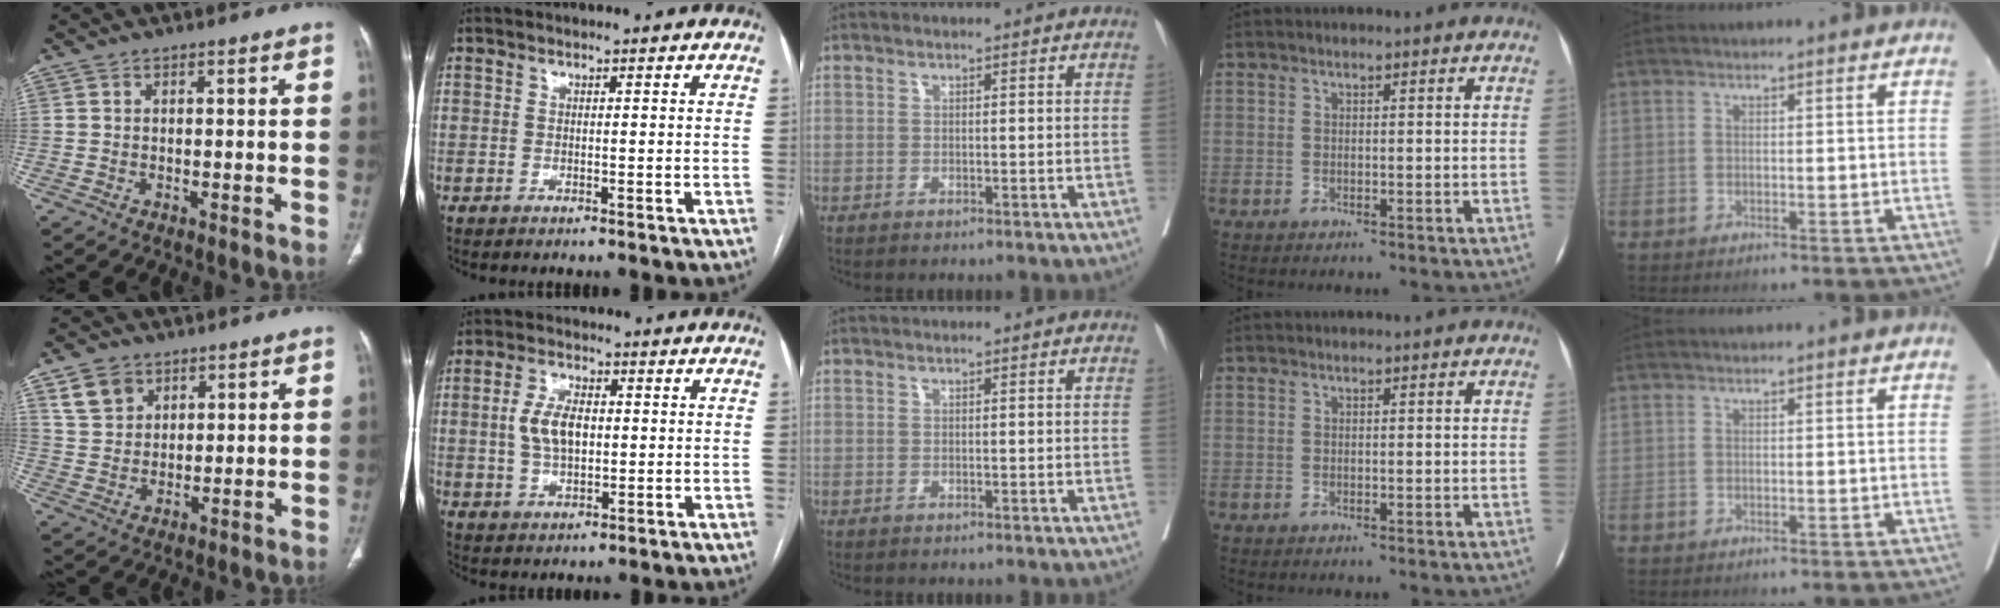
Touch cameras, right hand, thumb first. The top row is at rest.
{"thumb": {"total": 6.4, "force": [3.7, 4.7, 2.4], "torque": [-0.027, -0.014, 0.076]}, "index": {"total": 6.7, "force": [0.5, 3.6, 5.6], "torque": [-0.117, 0.012, 0.012]}}